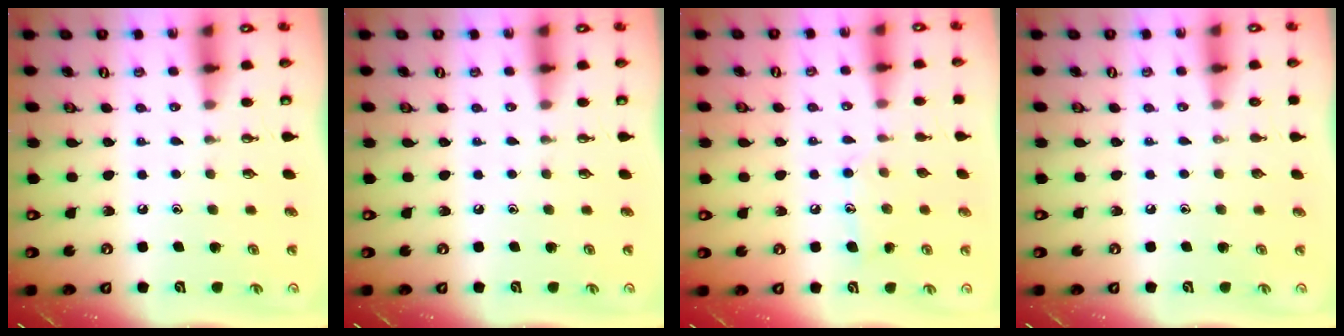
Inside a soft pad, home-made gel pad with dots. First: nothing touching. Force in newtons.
{"total": 0.0}
{"total": 8.6, "press": 8.5, "slide": 0.6}
{"total": 0.0}